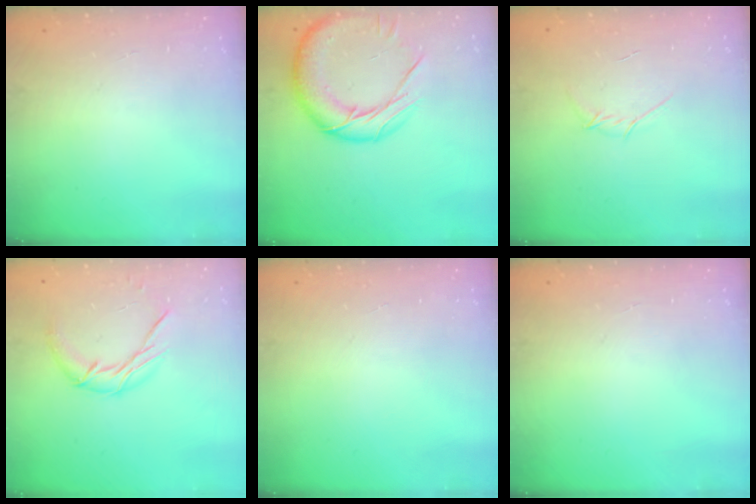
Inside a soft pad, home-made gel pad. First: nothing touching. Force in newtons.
{"total": 17.7, "press": 17.6, "slide": 1.3}
{"total": 3.0, "press": 2.9, "slide": 0.6}
{"total": 9.4, "press": 9.4, "slide": 0.2}
{"total": 0.0}
{"total": 0.0}